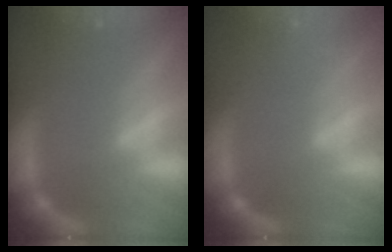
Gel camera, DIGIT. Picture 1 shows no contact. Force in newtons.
{"total": 2.4}